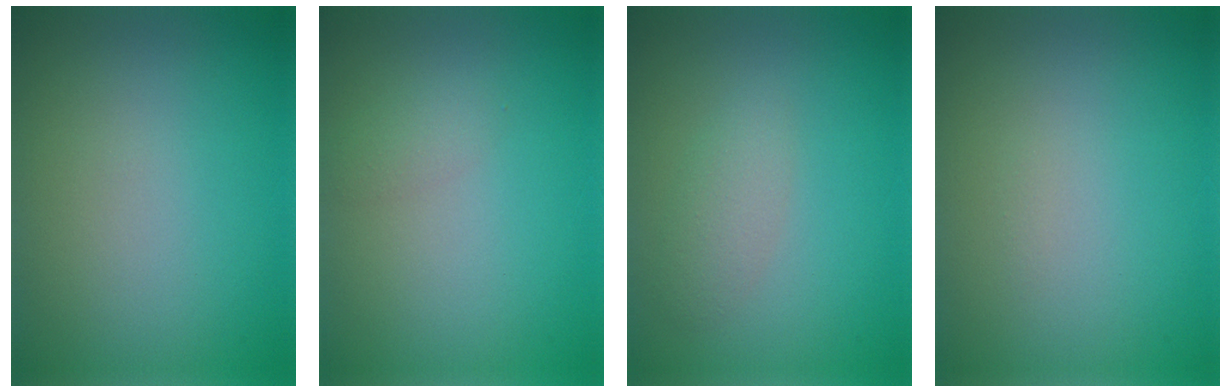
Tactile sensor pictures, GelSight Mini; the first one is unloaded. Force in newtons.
{"total": 1.0, "press": 1.0, "slide": 0.1}
{"total": 1.9, "press": 1.9, "slide": 0.1}
{"total": 0.0}